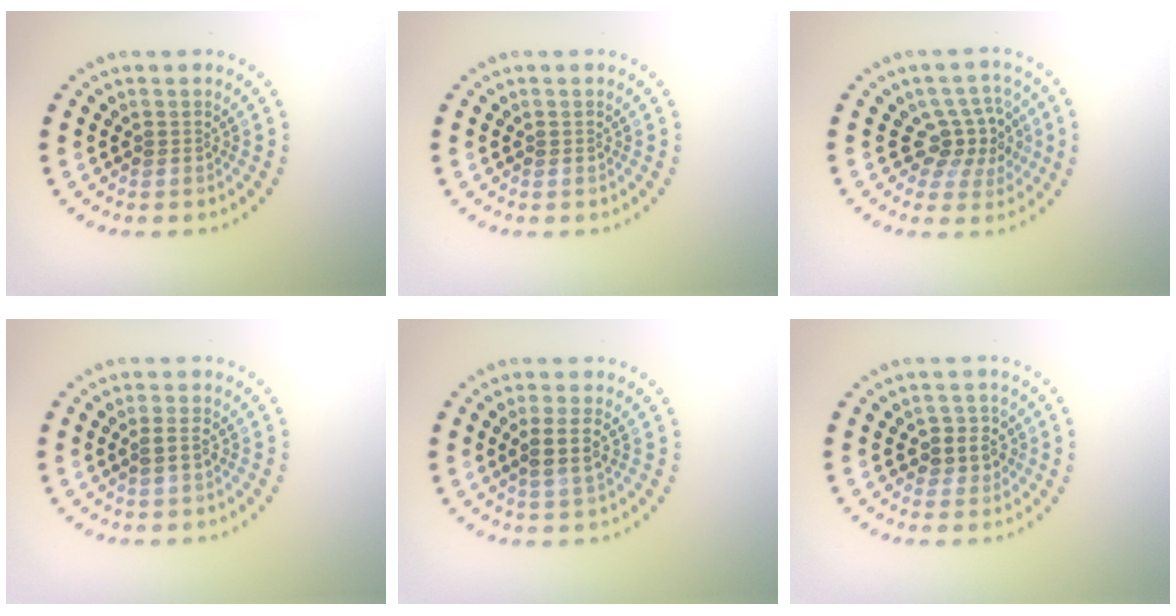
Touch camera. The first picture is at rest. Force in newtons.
{"total": 0.0}
{"total": 3.5, "press": 3.0, "slide": 1.8}
{"total": 0.8, "press": 0.8, "slide": 0.2}
{"total": 2.4, "press": 2.1, "slide": 1.1}
{"total": 2.7, "press": 2.4, "slide": 1.1}